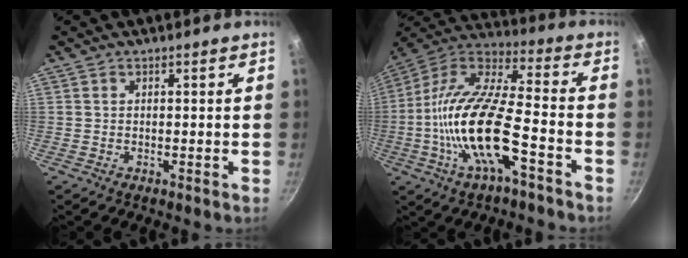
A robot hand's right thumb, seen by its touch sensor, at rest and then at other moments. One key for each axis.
{"total": 20.2, "fx": -6.7, "fy": 7.2, "fz": 17.7, "tx": -0.338, "ty": 0.041, "tz": -0.142}